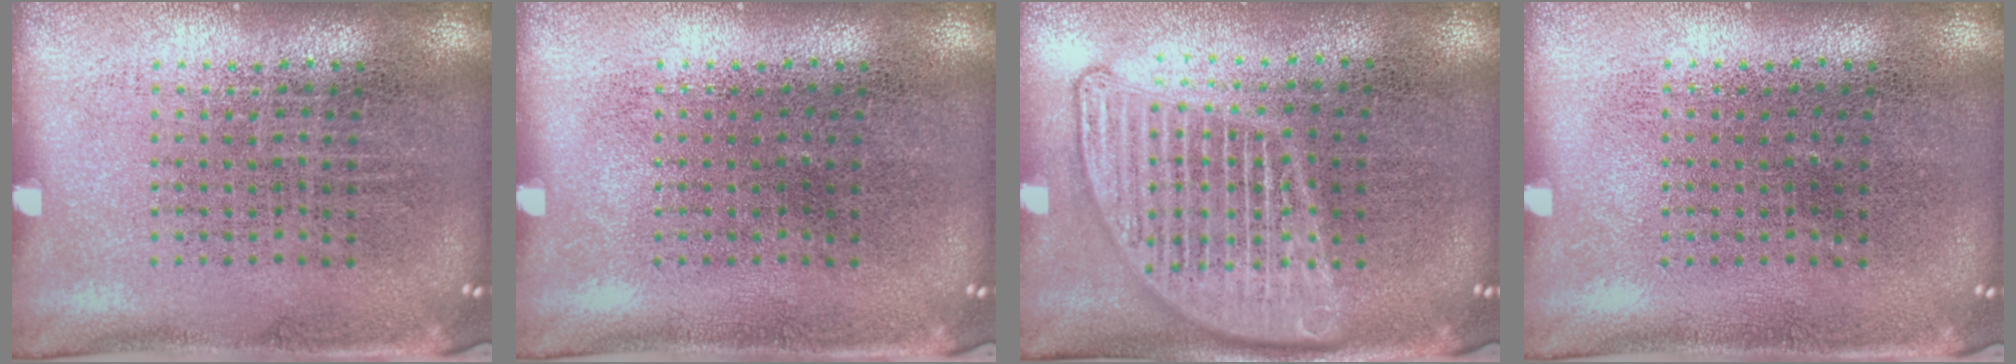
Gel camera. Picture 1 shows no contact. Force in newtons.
{"total": 0.0}
{"total": 3.0, "press": 3.0, "slide": 0.3}
{"total": 0.0}